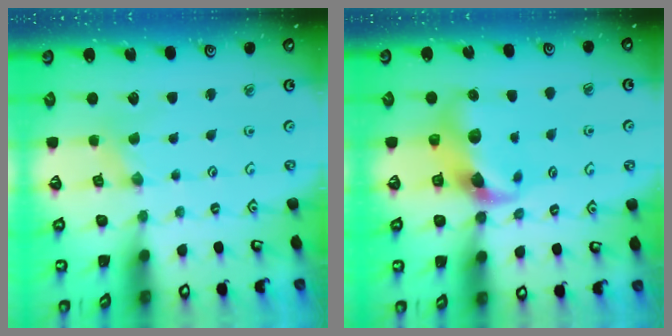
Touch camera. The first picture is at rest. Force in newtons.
{"total": 9.9, "press": 9.7, "slide": 1.6}